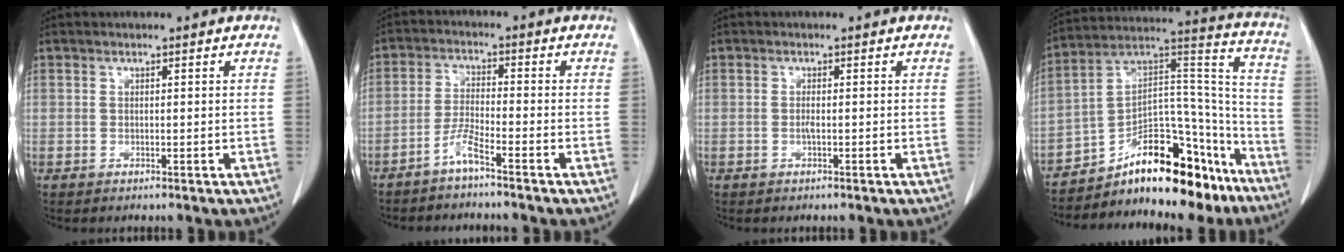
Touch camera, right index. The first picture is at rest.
{"total": 3.8, "force": [-3.0, -0.5, 2.2], "torque": [-0.052, -0.005, -0.066]}
{"total": 0.8, "force": [-0.2, 0.0, 0.8], "torque": [-0.018, 0.000, -0.004]}
{"total": 19.6, "force": [-14.7, 7.6, 10.5], "torque": [-0.138, 0.078, -0.227]}